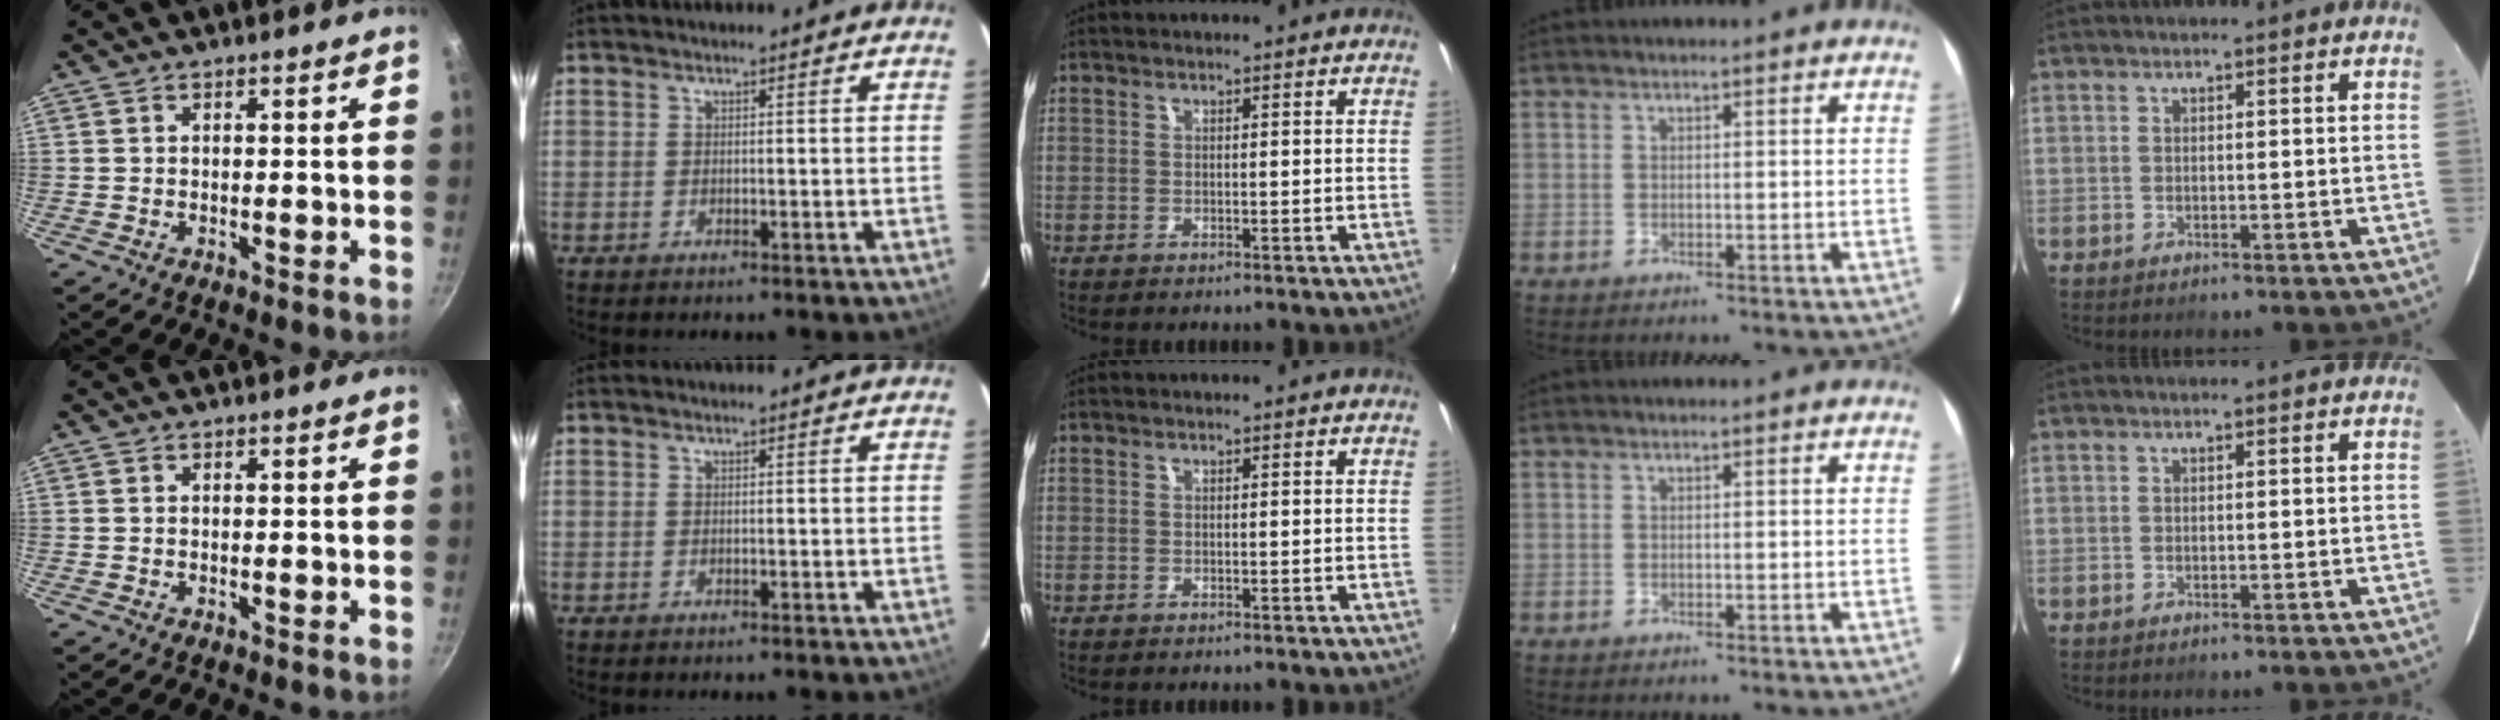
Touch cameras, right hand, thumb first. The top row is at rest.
{}